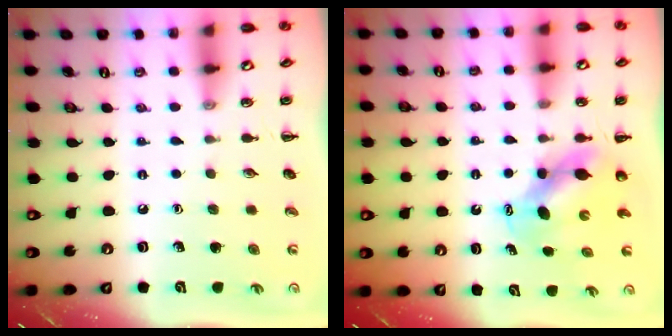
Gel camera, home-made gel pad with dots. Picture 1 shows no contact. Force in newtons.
{"total": 7.0, "press": 6.9, "slide": 1.2}